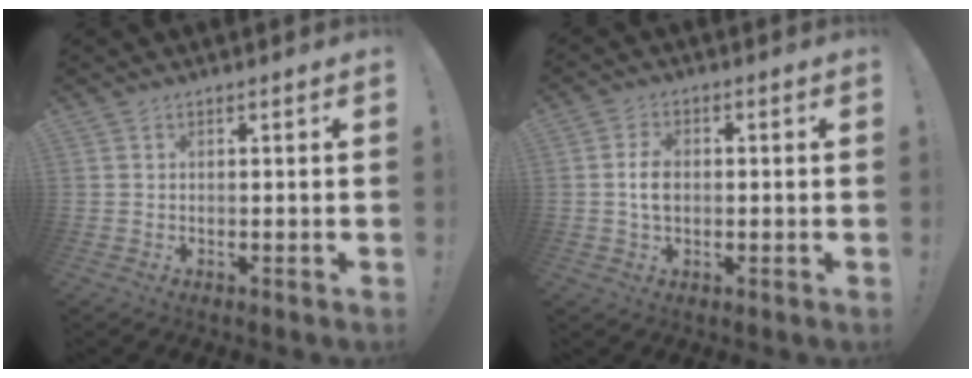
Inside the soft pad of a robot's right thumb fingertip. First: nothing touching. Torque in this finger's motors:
{"motor_torque": [-0.08, 0.26, 0.48, -0.22, 0.00]}